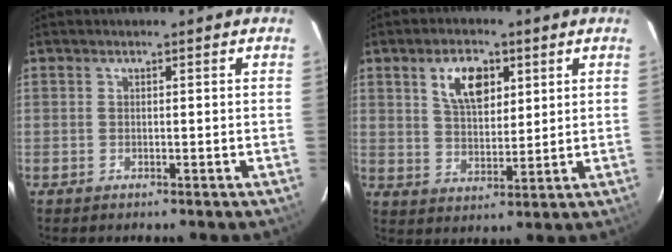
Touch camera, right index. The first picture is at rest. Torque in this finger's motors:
{"motor_torque": [0.67, 0.13, 0.23, 0.07]}